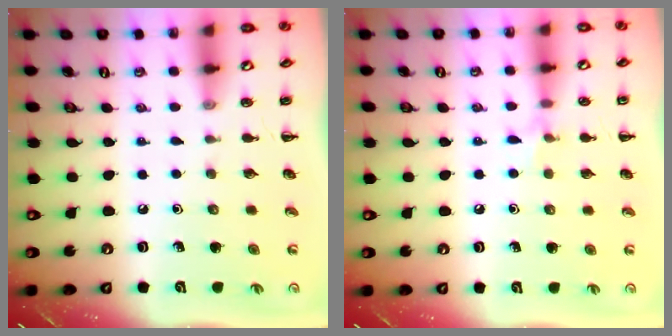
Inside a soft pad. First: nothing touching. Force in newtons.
{"total": 5.5, "press": 5.3, "slide": 1.5}